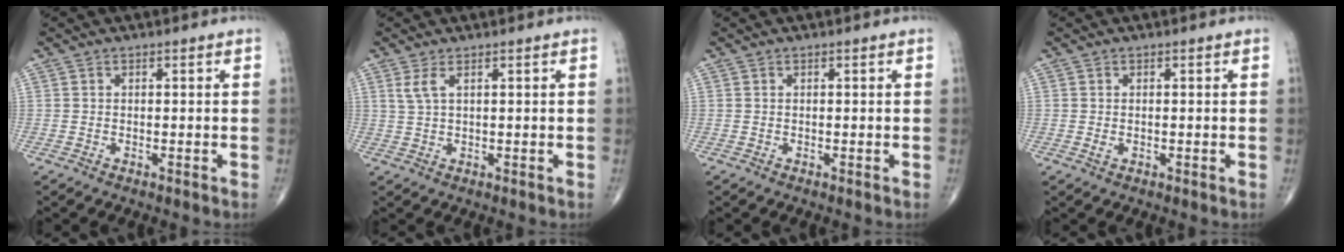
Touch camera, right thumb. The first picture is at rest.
{"total": 2.3, "force": [1.1, 0.6, 1.9], "torque": [-0.052, 0.003, 0.031]}
{"total": 0.0}
{"total": 0.9, "force": [-0.1, 0.6, 0.7], "torque": [-0.014, 0.001, -0.001]}